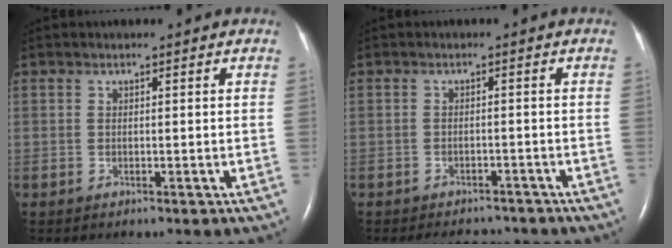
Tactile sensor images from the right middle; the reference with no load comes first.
{"total": 5.9, "force": [-5.4, 2.2, 1.3], "torque": [-0.018, -0.001, -0.065]}